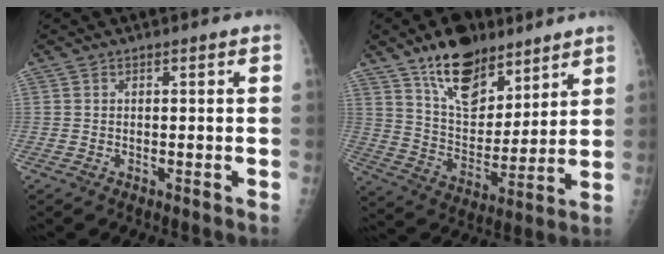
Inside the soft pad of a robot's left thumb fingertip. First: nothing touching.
{"total": 16.4, "force": [11.1, 8.3, 8.7], "torque": [-0.101, -0.064, 0.198]}